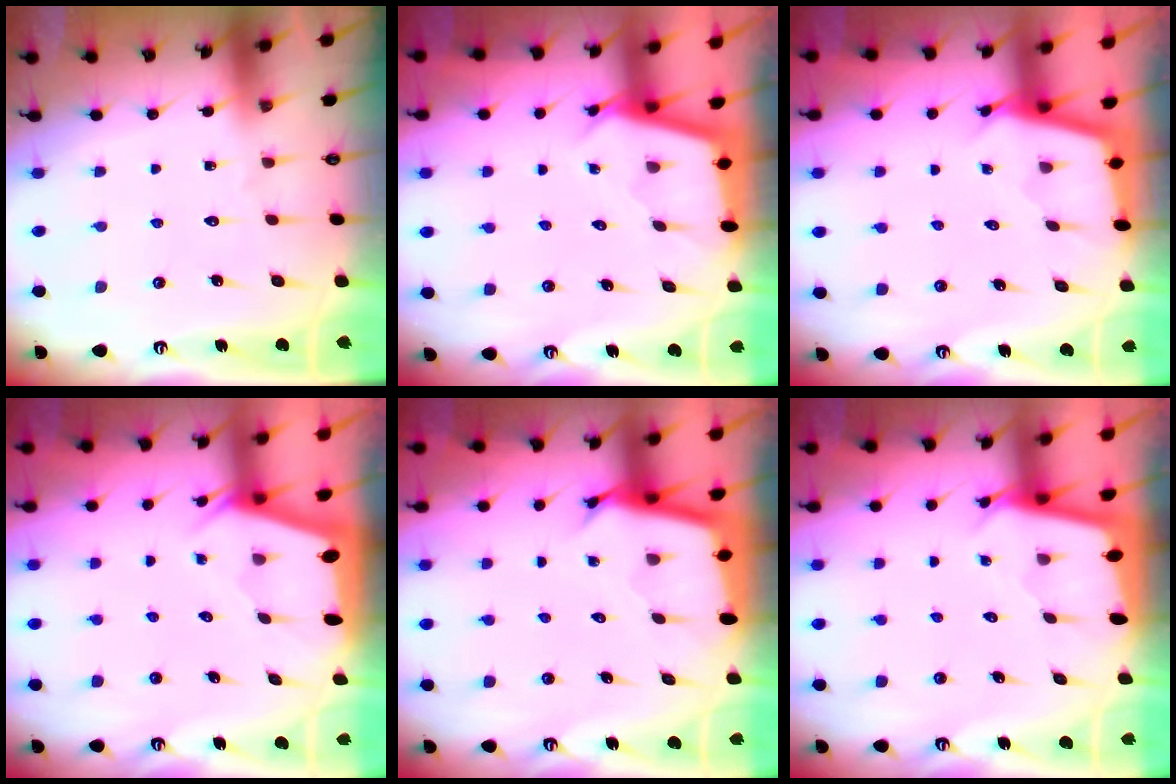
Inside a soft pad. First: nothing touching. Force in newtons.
{"total": 2.5, "press": 2.5, "slide": 0.1}
{"total": 2.5, "press": 2.5, "slide": 0.2}
{"total": 1.9, "press": 1.9, "slide": 0.2}
{"total": 2.9, "press": 2.9, "slide": 0.1}
{"total": 2.5, "press": 2.5, "slide": 0.1}